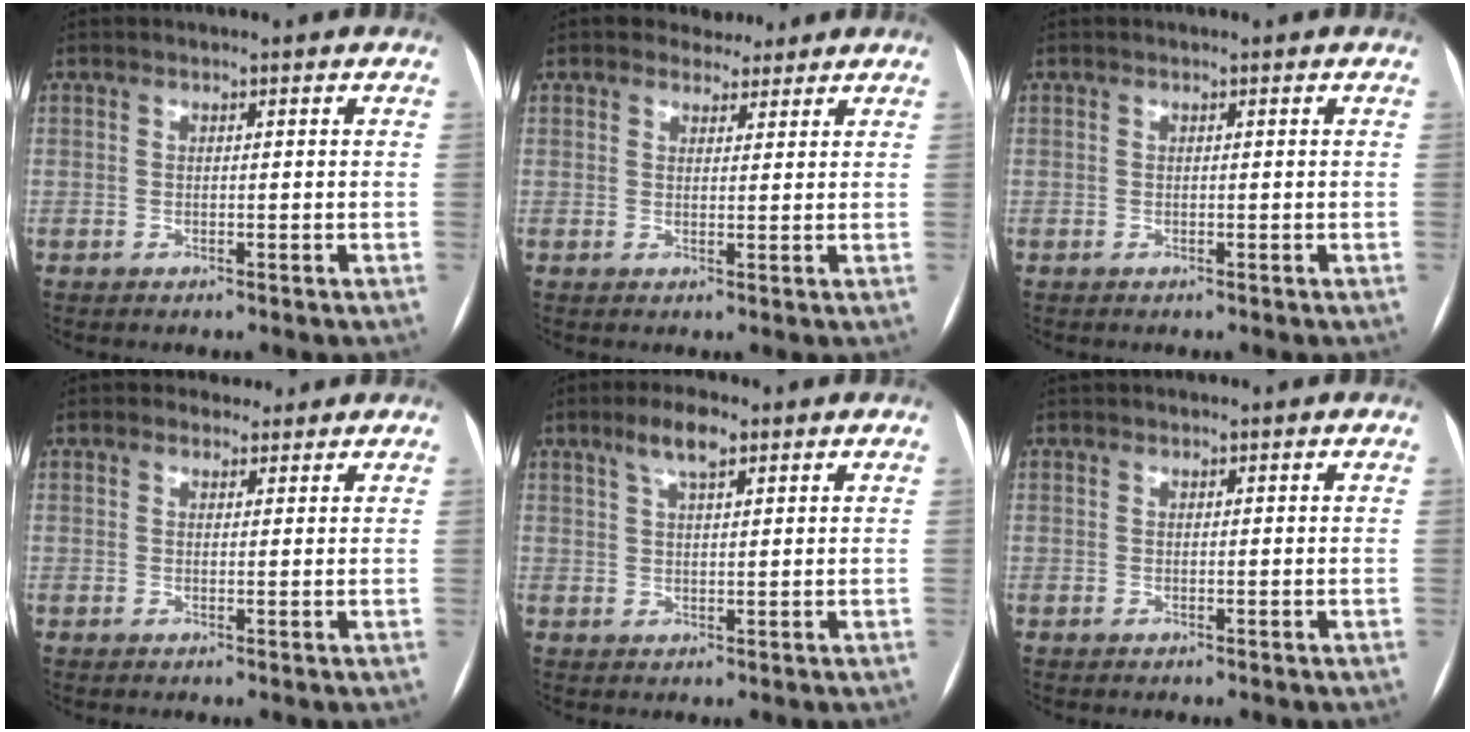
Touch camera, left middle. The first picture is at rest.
{"total": 3.5, "force": [2.8, 2.0, 0.6], "torque": [-0.003, 0.008, 0.039]}
{"total": 0.0}
{"total": 2.2, "force": [1.8, 1.3, 0.0], "torque": [0.001, 0.006, 0.023]}
{"total": 4.6, "force": [2.9, 1.1, 3.4], "torque": [-0.070, 0.012, 0.053]}
{"total": 0.8, "force": [0.8, -0.2, 0.1], "torque": [-0.004, 0.019, 0.016]}